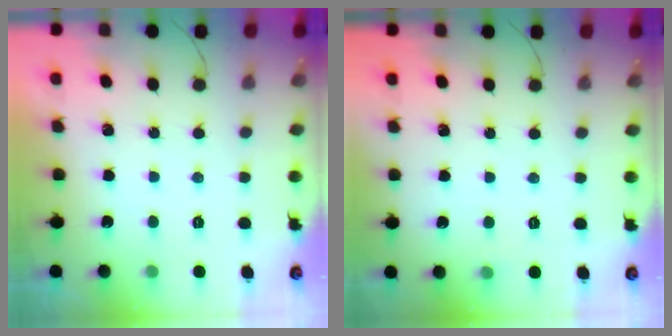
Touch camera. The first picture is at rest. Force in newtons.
{"total": 2.7, "press": 2.0, "slide": 1.8}